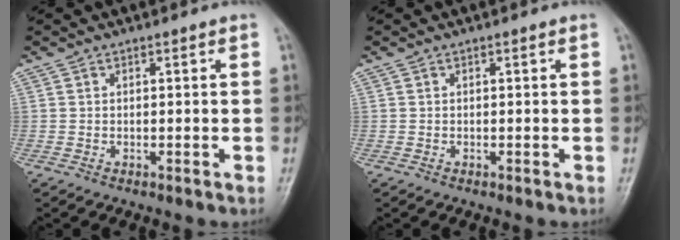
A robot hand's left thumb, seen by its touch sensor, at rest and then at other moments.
{"total": 0.0}